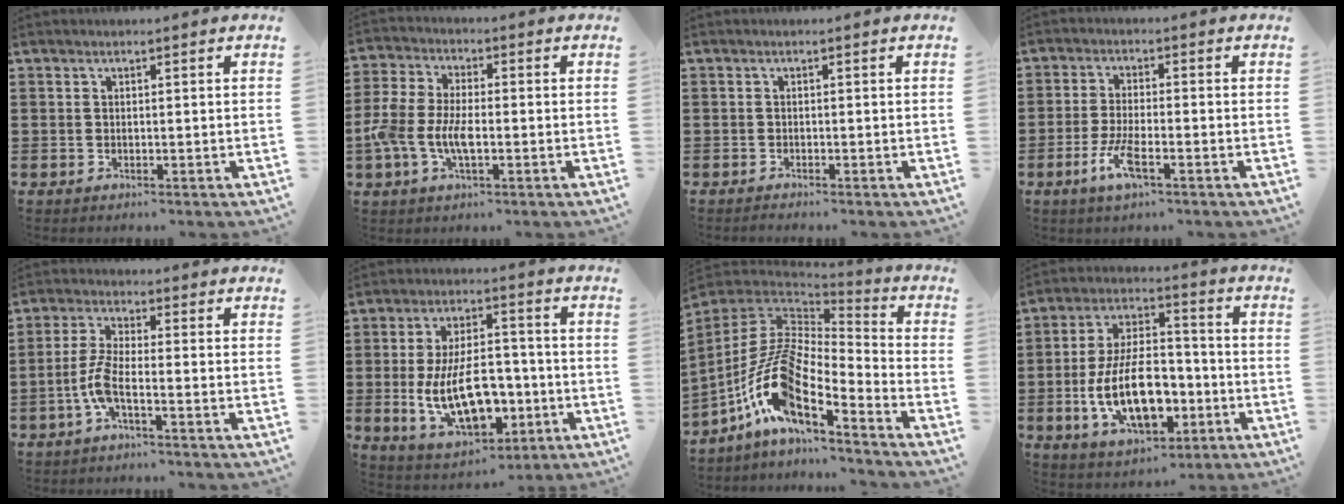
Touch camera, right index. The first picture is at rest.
{"total": 6.8, "force": [-2.2, 3.3, 5.6], "torque": [-0.146, -0.007, -0.052]}
{"total": 1.0, "force": [-1.0, -0.2, -0.1], "torque": [0.000, -0.003, -0.019]}
{"total": 5.4, "force": [-2.7, 1.3, 4.5], "torque": [-0.105, -0.012, -0.054]}
{"total": 5.5, "force": [-2.4, 1.4, 4.7], "torque": [-0.122, -0.013, -0.054]}
{"total": 13.8, "force": [-2.9, 7.8, 10.9], "torque": [-0.202, 0.000, -0.050]}
{"total": 13.6, "force": [-7.2, 4.9, 10.4], "torque": [-0.235, -0.005, -0.153]}
{"total": 14.0, "force": [-3.6, 7.5, 11.3], "torque": [-0.220, 0.002, -0.066]}